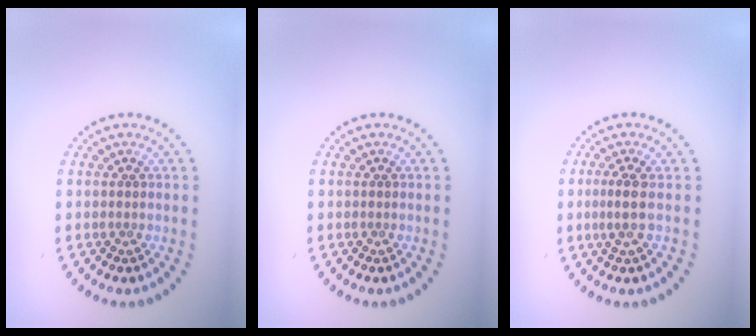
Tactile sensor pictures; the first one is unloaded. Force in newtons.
{"total": 0.0}
{"total": 2.0, "press": 1.5, "slide": 1.4}